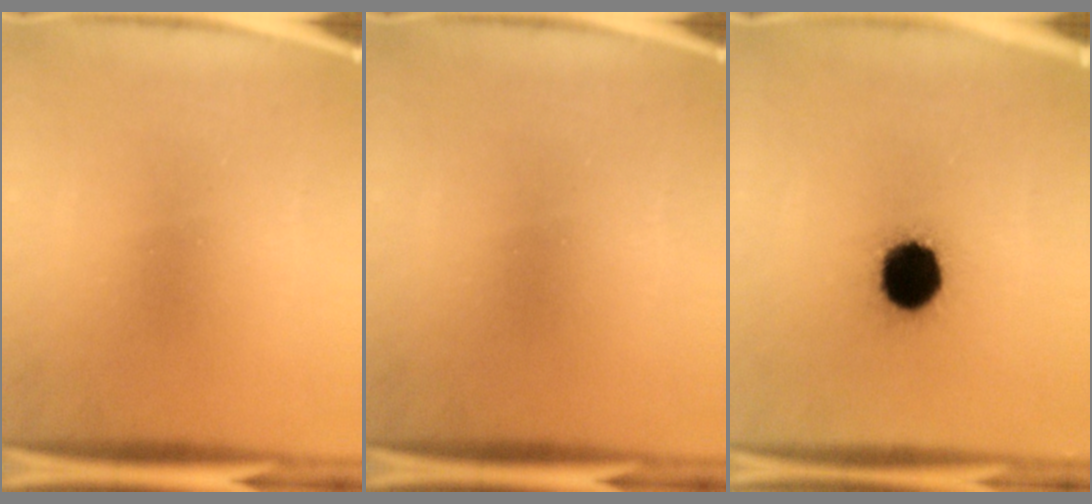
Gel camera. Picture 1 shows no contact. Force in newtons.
{"total": 0.0}
{"total": 15.3}